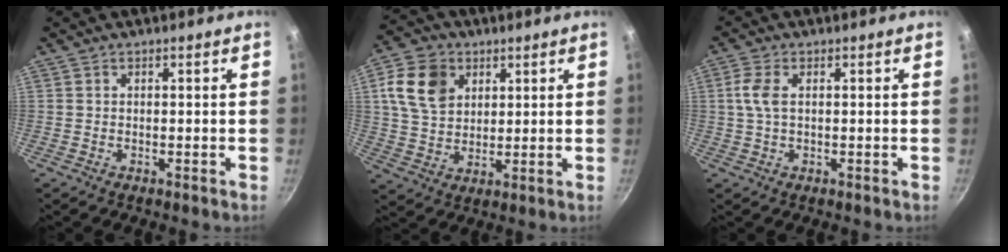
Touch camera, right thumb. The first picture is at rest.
{"total": 11.5, "force": [3.9, 8.7, 6.5], "torque": [-0.097, -0.004, 0.072]}
{"total": 4.0, "force": [0.7, 2.0, 3.4], "torque": [-0.079, 0.007, 0.012]}